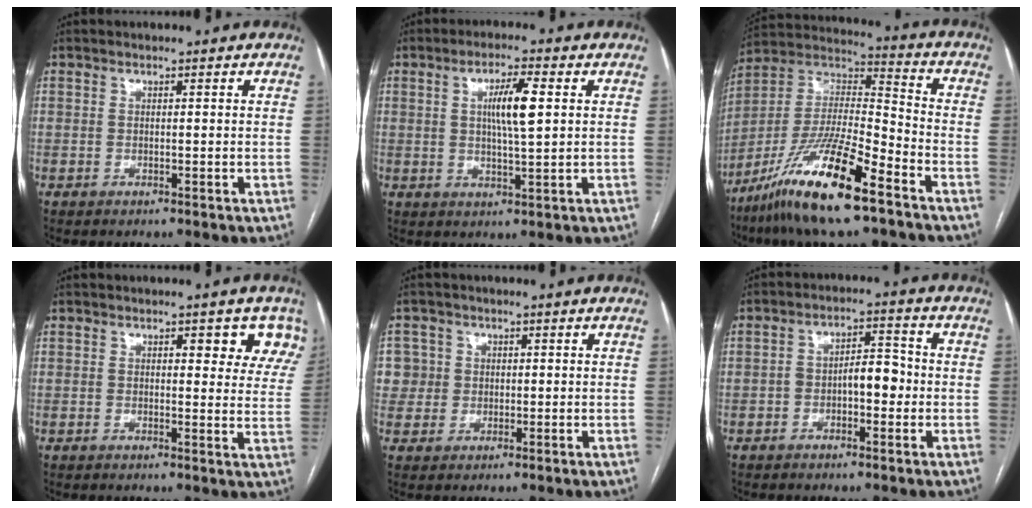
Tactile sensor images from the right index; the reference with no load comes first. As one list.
[{"total": 6.5, "force": [1.4, 0.6, 6.3], "torque": [-0.115, 0.003, 0.024]}, {"total": 19.2, "force": [-11.7, 2.2, 15.0], "torque": [-0.324, -0.029, -0.218]}, {"total": 7.2, "force": [4.4, 3.0, 4.9], "torque": [-0.035, 0.001, 0.035]}, {"total": 4.8, "force": [0.9, 4.7, -0.2], "torque": [0.019, 0.017, 0.018]}, {"total": 5.2, "force": [-1.2, 2.4, 4.5], "torque": [-0.072, 0.023, -0.021]}]